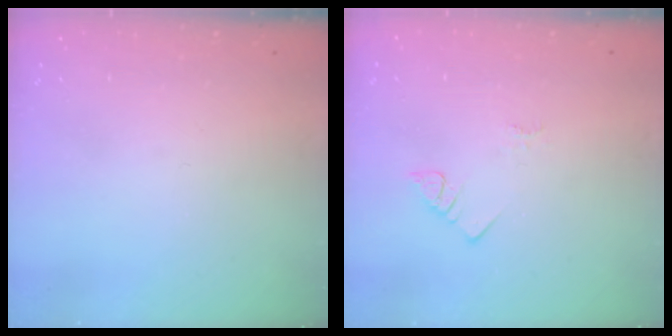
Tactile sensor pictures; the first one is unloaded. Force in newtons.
{"total": 2.0, "press": 2.0, "slide": 0.4}